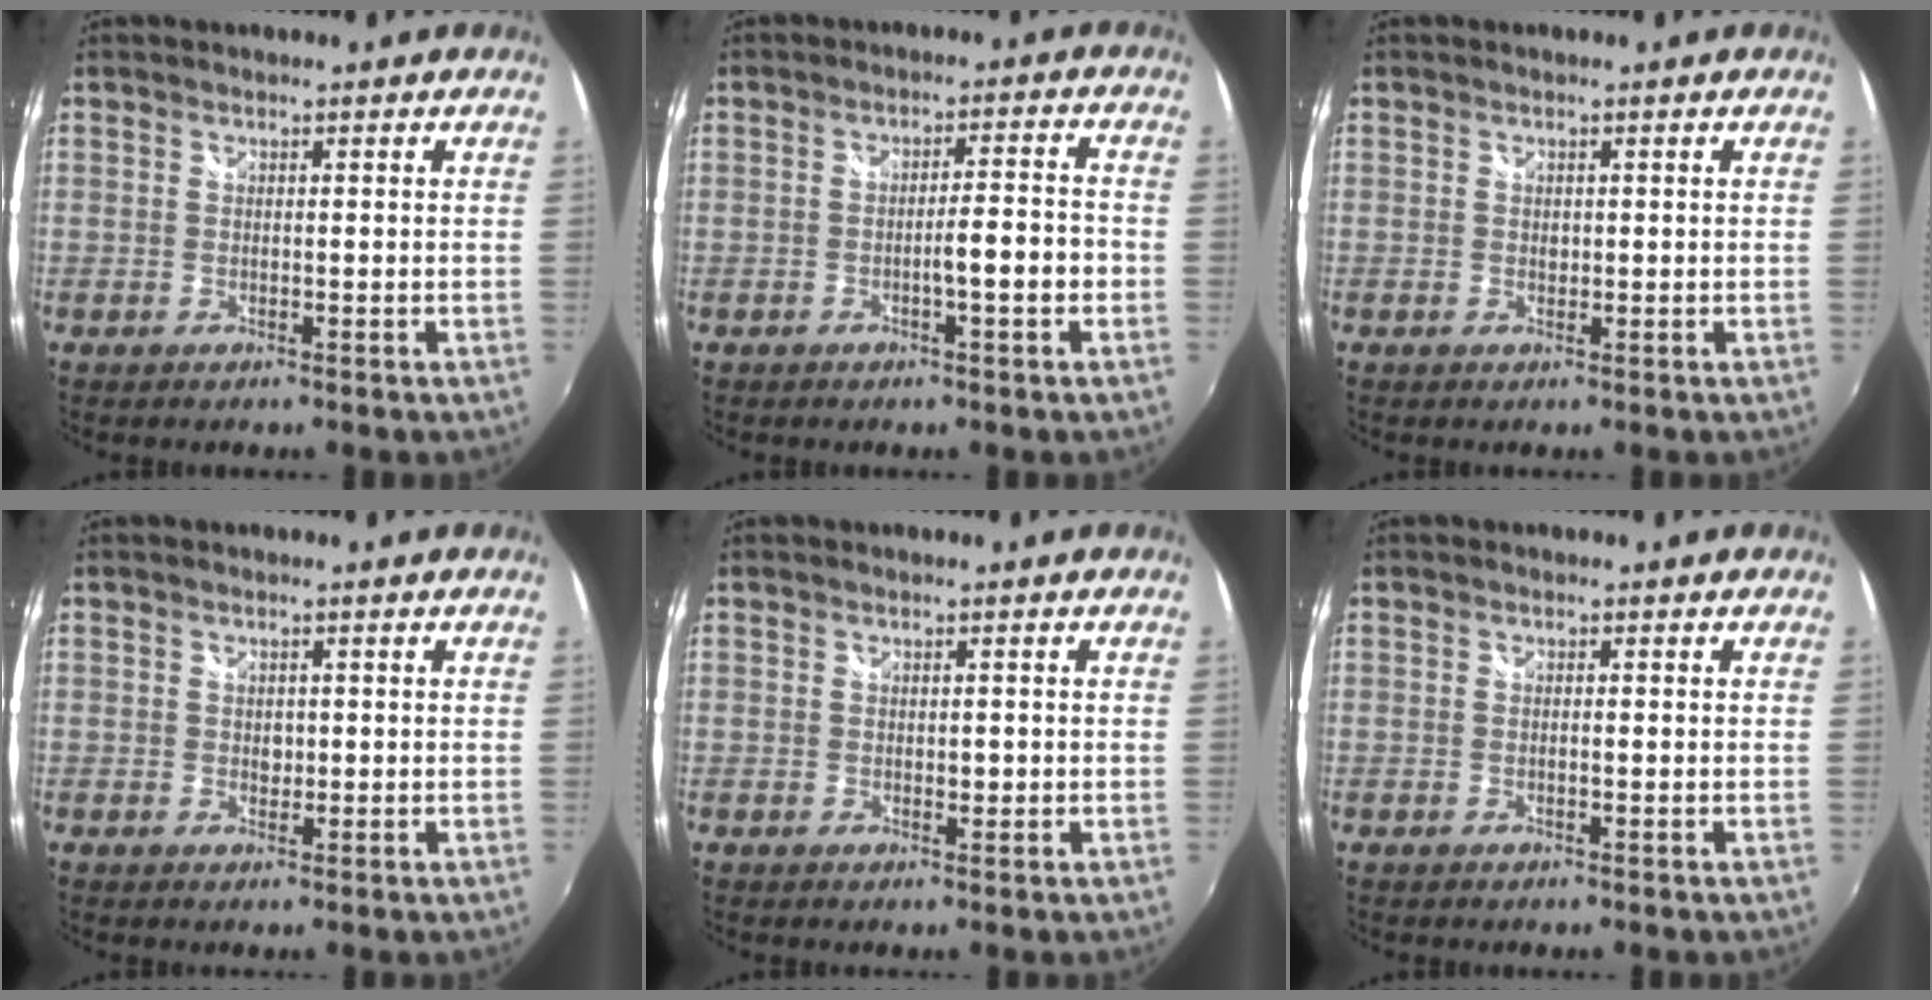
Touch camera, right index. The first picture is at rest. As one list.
[{"total": 4.9, "force": [-1.8, 0.2, 4.5], "torque": [-0.074, 0.002, -0.025]}, {"total": 0.7, "force": [0.1, 0.6, 0.3], "torque": [-0.003, -0.001, 0.002]}, {"total": 1.4, "force": [0.0, 1.2, 0.6], "torque": [-0.007, 0.000, 0.000]}, {"total": 1.1, "force": [-0.1, 0.8, 0.8], "torque": [-0.012, -0.001, 0.000]}, {"total": 0.6, "force": [-0.1, 0.1, 0.6], "torque": [-0.011, 0.000, -0.003]}]